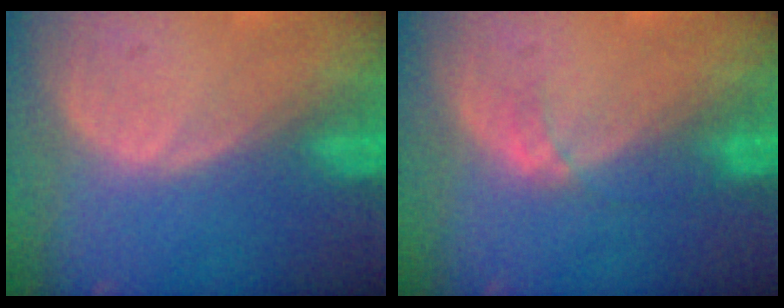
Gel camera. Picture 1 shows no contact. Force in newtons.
{"total": 1.3, "press": 1.3, "slide": 0.1}